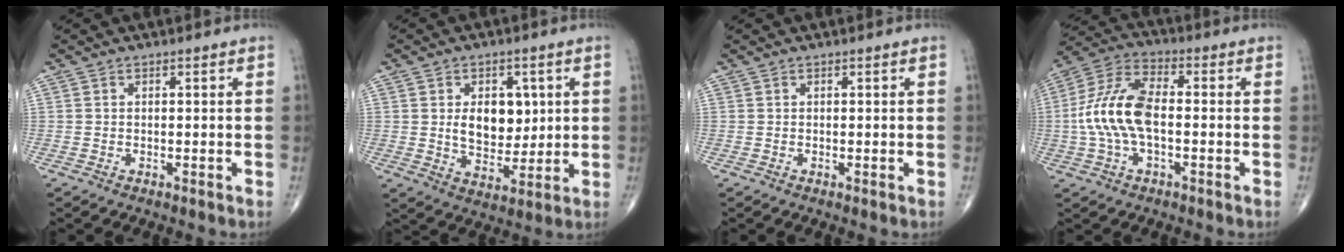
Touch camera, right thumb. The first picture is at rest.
{"total": 9.8, "force": [1.7, 6.6, 7.1], "torque": [-0.071, -0.015, 0.039]}
{"total": 0.0}
{"total": 13.0, "force": [-1.1, 6.5, 11.2], "torque": [-0.242, 0.036, -0.026]}